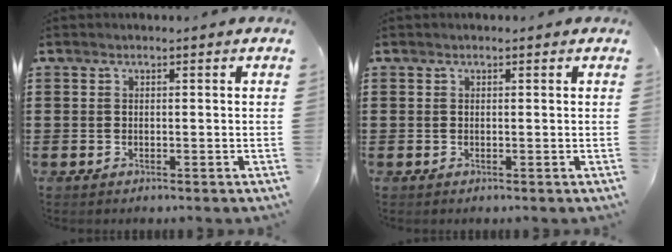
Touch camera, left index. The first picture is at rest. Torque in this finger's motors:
{"motor_torque": [1.08, -1.06, 0.15, 0.01]}